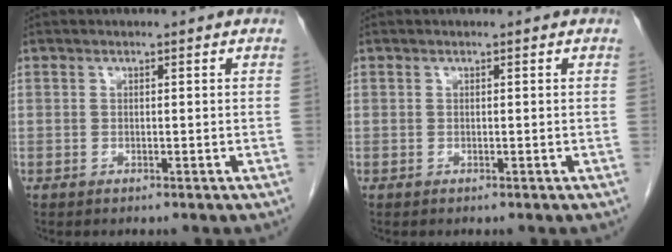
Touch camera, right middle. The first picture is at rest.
{"total": 0.0}